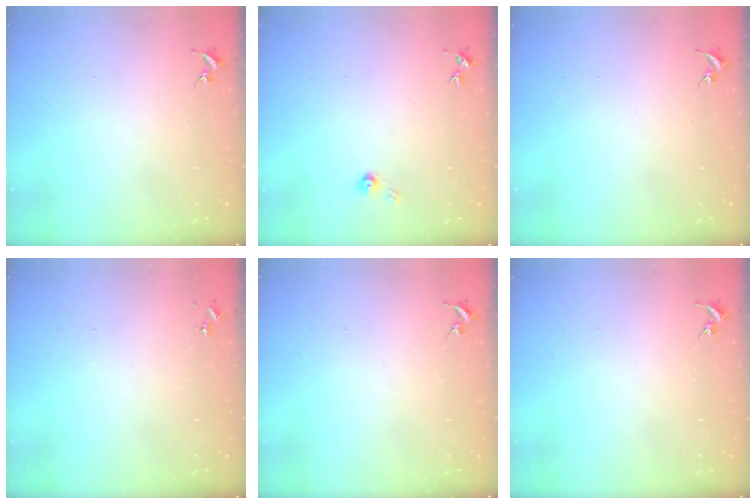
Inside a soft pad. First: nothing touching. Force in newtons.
{"total": 3.8, "press": 3.7, "slide": 0.2}
{"total": 0.0}
{"total": 0.0}
{"total": 0.0}
{"total": 0.0}